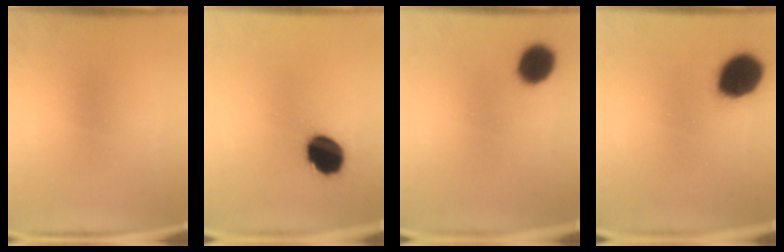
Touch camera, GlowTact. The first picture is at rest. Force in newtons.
{"total": 11.7}
{"total": 8.7}
{"total": 14.3}